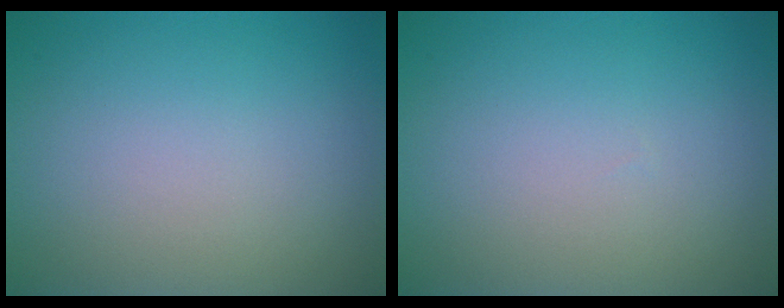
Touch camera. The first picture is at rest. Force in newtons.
{"total": 0.0}